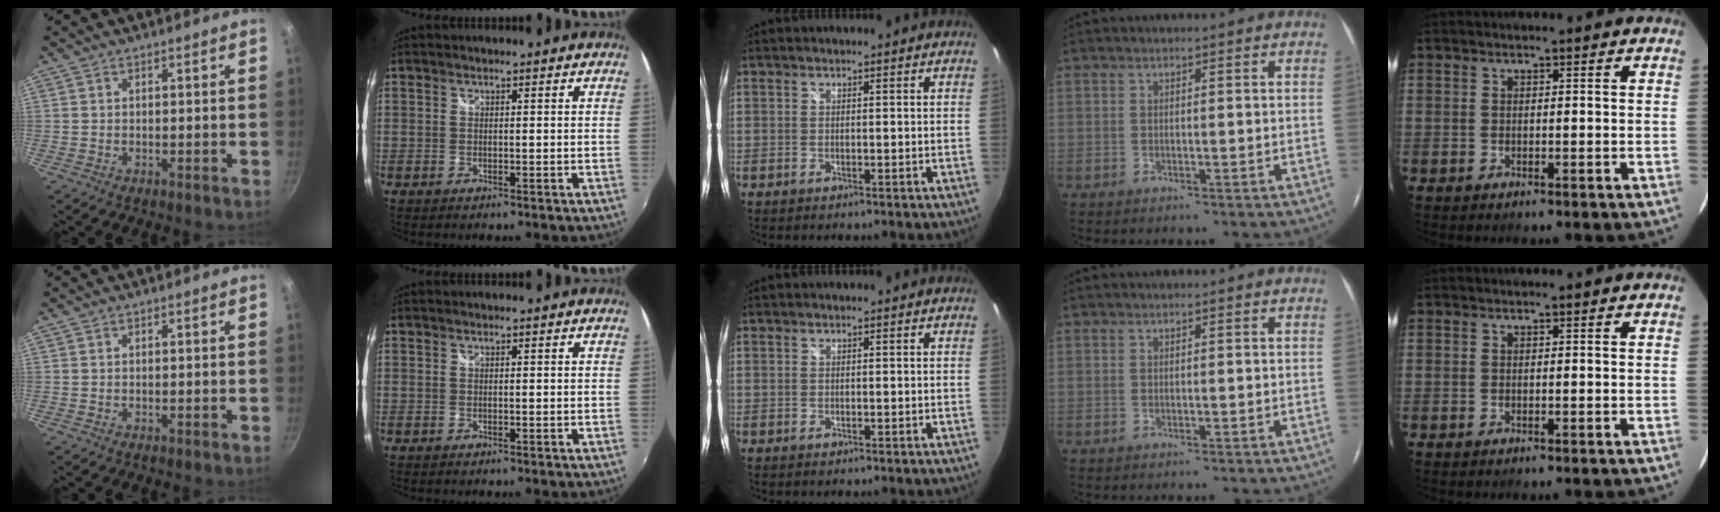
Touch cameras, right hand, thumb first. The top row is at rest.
{}